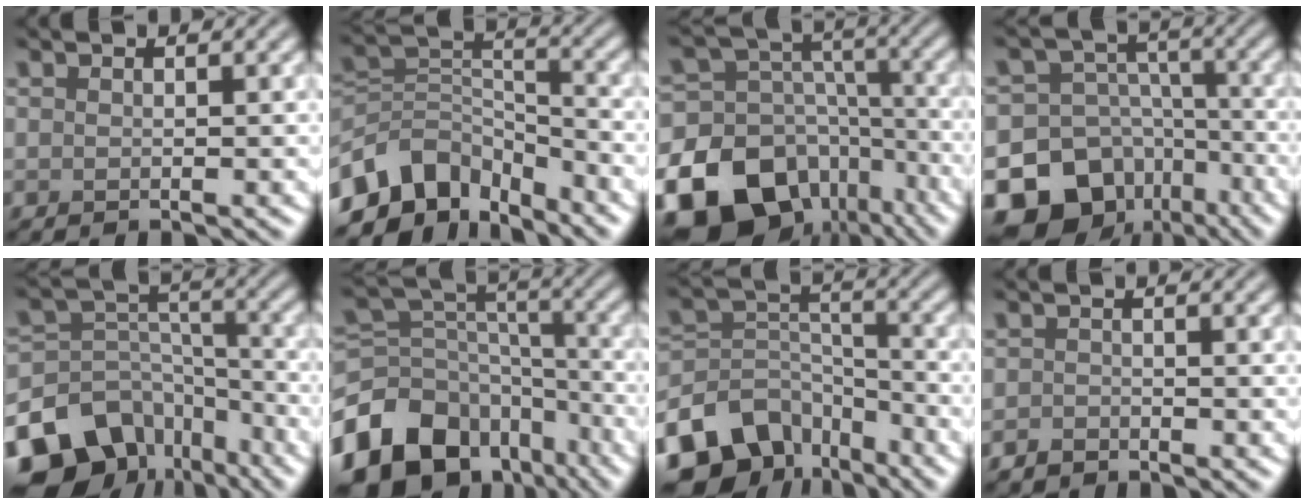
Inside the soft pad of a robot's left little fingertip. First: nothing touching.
{"total": 9.0, "force": [-6.3, 5.2, 3.7], "torque": [-0.058, 0.001, -0.128]}
{"total": 20.8, "force": [-11.6, 15.4, 7.8], "torque": [-0.172, -0.062, -0.178]}
{"total": 19.0, "force": [-11.2, 14.6, 4.9], "torque": [-0.090, -0.060, -0.174]}
{"total": 14.5, "force": [-9.5, 9.7, 5.0], "torque": [-0.119, -0.005, -0.140]}
{"total": 15.6, "force": [-9.4, 10.6, 6.7], "torque": [-0.180, -0.013, -0.145]}
{"total": 10.7, "force": [-7.1, 6.7, 4.3], "torque": [-0.082, 0.002, -0.134]}
{"total": 1.4, "force": [-1.2, 0.7, 0.1], "torque": [0.001, 0.001, -0.025]}